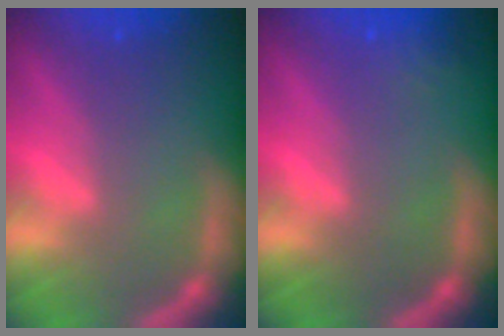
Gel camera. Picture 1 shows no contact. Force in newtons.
{"total": 1.9}